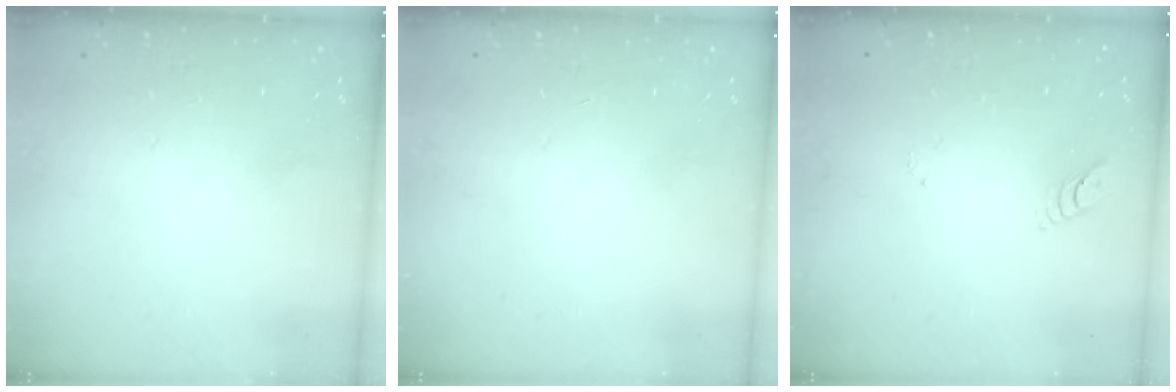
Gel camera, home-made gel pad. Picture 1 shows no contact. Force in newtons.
{"total": 0.0}
{"total": 2.9, "press": 2.8, "slide": 0.3}